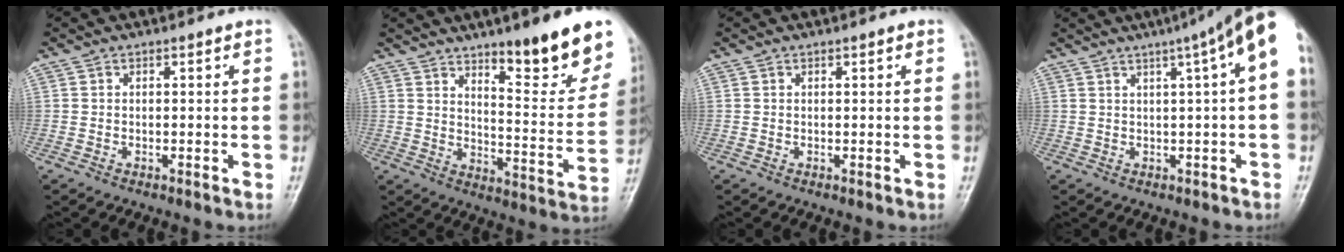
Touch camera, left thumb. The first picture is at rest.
{"total": 17.9, "force": [11.7, 4.2, 12.8], "torque": [-0.127, -0.080, 0.171]}
{"total": 0.7, "force": [0.3, 0.2, 0.6], "torque": [-0.009, 0.001, 0.003]}
{"total": 11.4, "force": [4.0, 1.6, 10.6], "torque": [-0.138, 0.028, 0.045]}